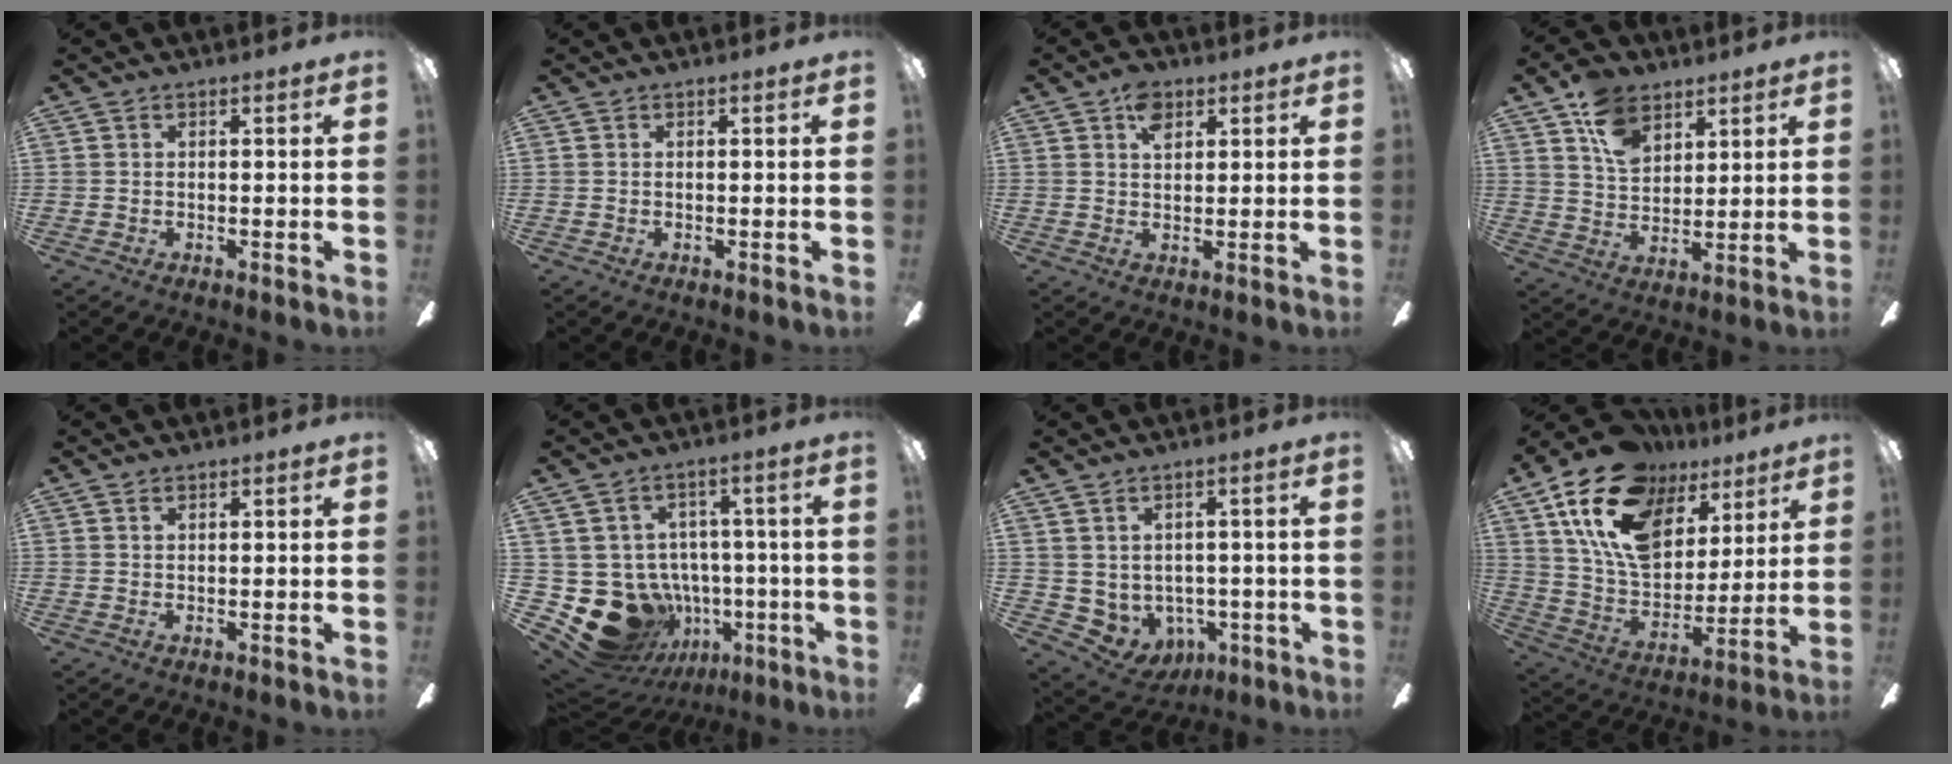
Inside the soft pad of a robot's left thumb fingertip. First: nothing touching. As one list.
[{"total": 0.0}, {"total": 5.4, "force": [2.8, 3.4, 3.2], "torque": [-0.046, -0.002, 0.046]}, {"total": 11.0, "force": [6.8, 7.1, 5.1], "torque": [-0.090, -0.019, 0.129]}, {"total": 1.0, "force": [0.7, 0.5, 0.4], "torque": [-0.010, 0.002, 0.014]}, {"total": 15.1, "force": [-5.8, 12.2, 6.8], "torque": [-0.167, 0.022, -0.073]}, {"total": 3.7, "force": [0.7, 3.5, 0.9], "torque": [-0.049, -0.017, 0.016]}, {"total": 22.3, "force": [12.7, 13.4, 12.6], "torque": [-0.233, -0.054, 0.235]}]